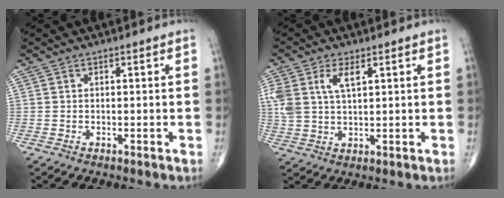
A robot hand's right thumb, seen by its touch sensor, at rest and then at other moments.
{"total": 7.8, "force": [3.1, 3.9, 6.0], "torque": [-0.134, 0.002, 0.066]}